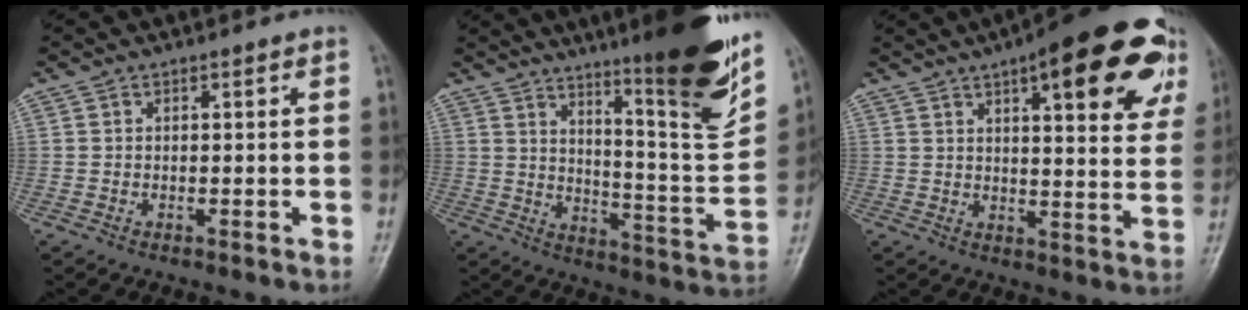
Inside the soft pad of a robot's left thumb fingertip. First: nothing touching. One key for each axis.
{"total": 21.8, "fx": 13.7, "fy": 3.1, "fz": 16.7, "tx": -0.206, "ty": -0.078, "tz": 0.207}
{"total": 21.2, "fx": 11.0, "fy": 6.5, "fz": 16.9, "tx": -0.194, "ty": -0.022, "tz": 0.137}